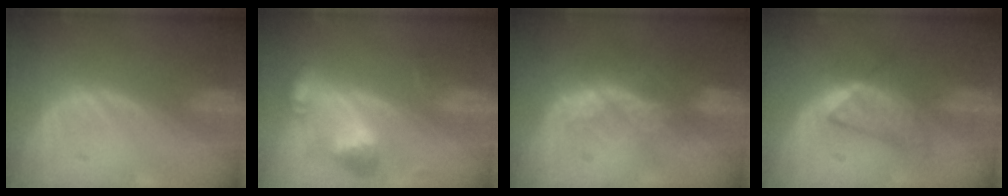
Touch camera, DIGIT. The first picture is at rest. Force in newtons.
{"total": 6.5, "press": 6.0, "slide": 2.4}
{"total": 6.6, "press": 5.7, "slide": 3.2}
{"total": 6.3, "press": 5.5, "slide": 3.0}